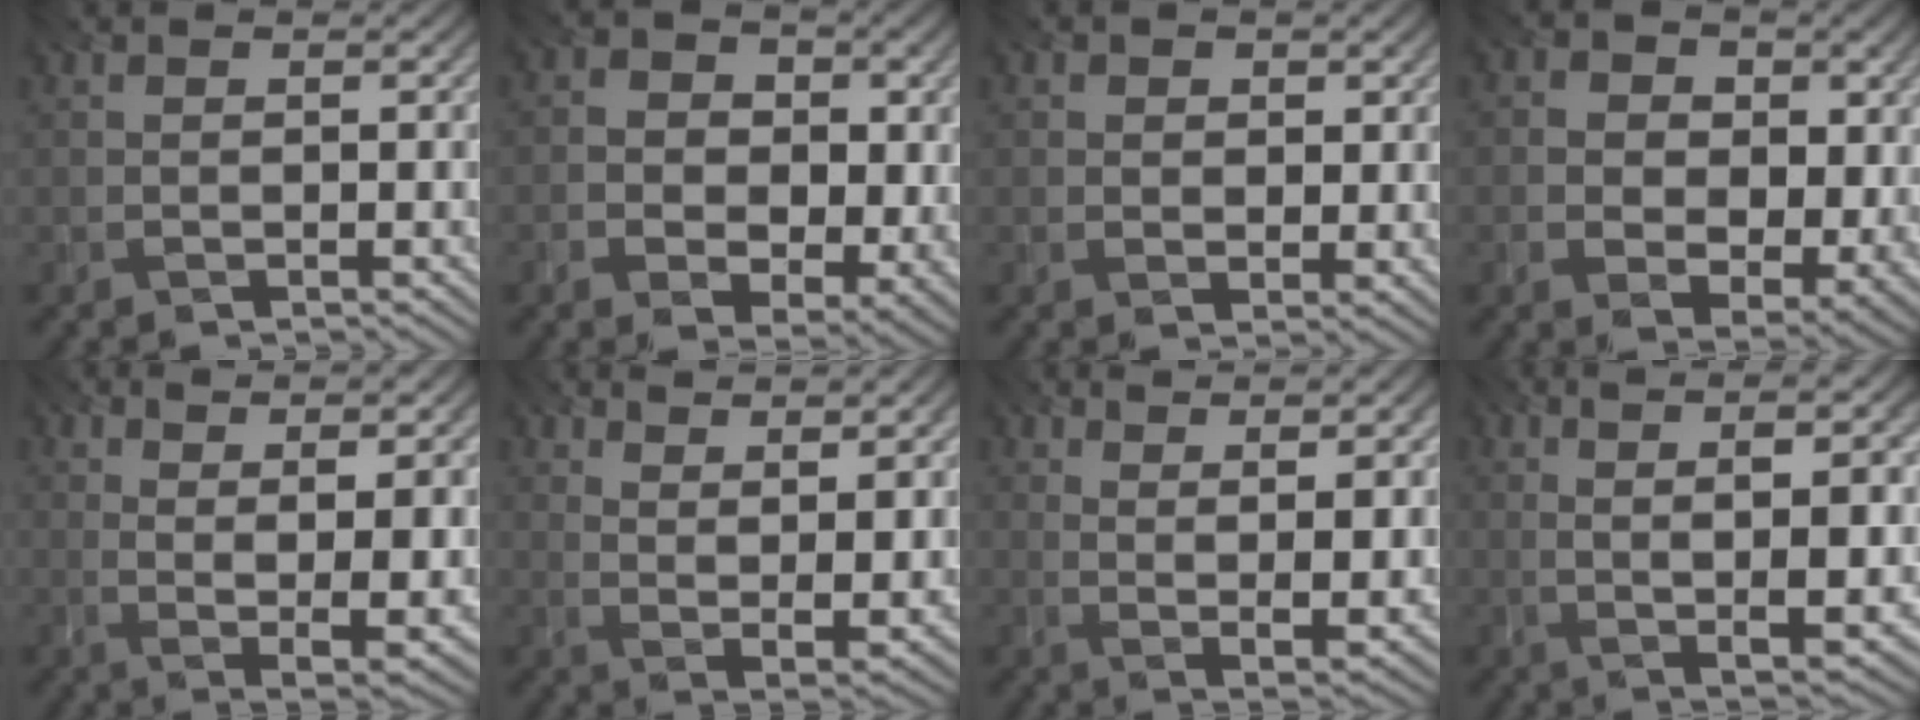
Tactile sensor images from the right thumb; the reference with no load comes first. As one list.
[{"total": 8.1, "force": [-0.5, 6.6, 4.8], "torque": [-0.104, -0.011, -0.010]}, {"total": 2.8, "force": [0.9, 2.3, 1.3], "torque": [-0.034, -0.004, 0.007]}, {"total": 9.1, "force": [1.3, 7.1, 5.5], "torque": [-0.127, -0.007, 0.021]}, {"total": 10.8, "force": [4.5, 3.3, 9.3], "torque": [-0.146, 0.013, 0.070]}, {"total": 11.3, "force": [7.6, 3.3, 7.7], "torque": [-0.139, 0.003, 0.114]}, {"total": 10.2, "force": [6.0, 2.4, 7.9], "torque": [-0.128, 0.005, 0.090]}, {"total": 10.1, "force": [1.8, 1.7, 9.8], "torque": [-0.157, 0.010, 0.038]}]